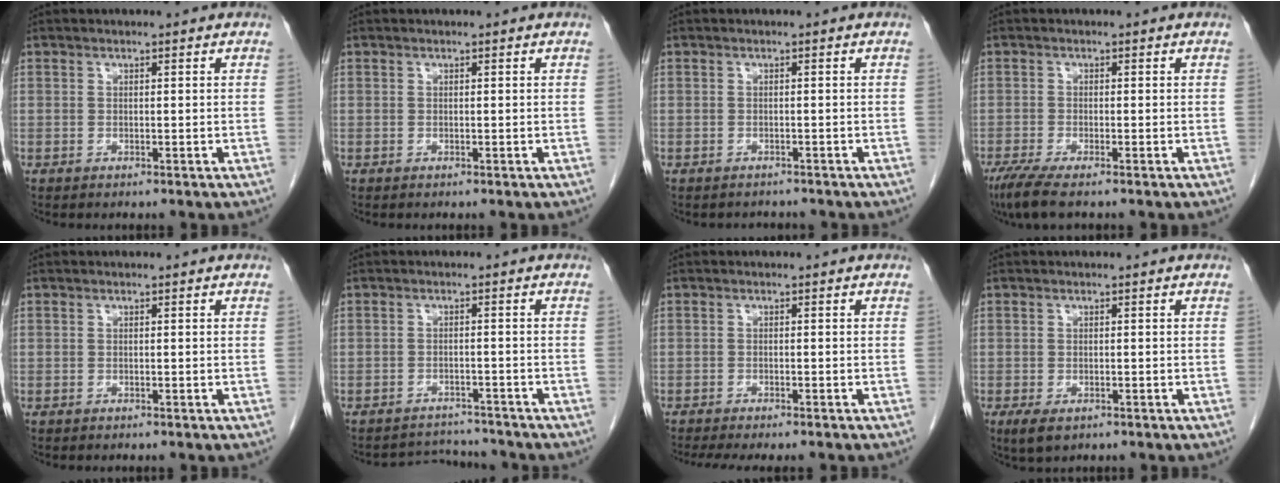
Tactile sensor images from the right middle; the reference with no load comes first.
{"total": 0.0}
{"total": 1.8, "force": [-1.7, 0.7, -0.3], "torque": [-0.001, -0.002, -0.026]}
{"total": 4.7, "force": [-3.3, 0.5, 3.2], "torque": [-0.065, -0.015, -0.062]}
{"total": 0.0}
{"total": 4.7, "force": [-4.5, 0.3, -1.1], "torque": [0.014, 0.008, -0.068]}
{"total": 7.9, "force": [-6.7, 1.3, 3.9], "torque": [-0.052, -0.009, -0.096]}
{"total": 2.8, "force": [-1.5, 1.3, 1.9], "torque": [-0.041, -0.007, -0.019]}